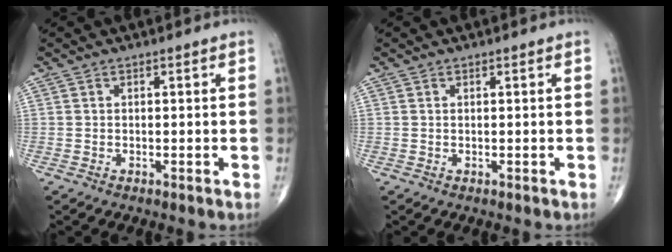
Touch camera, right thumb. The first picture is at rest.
{"total": 0.0}